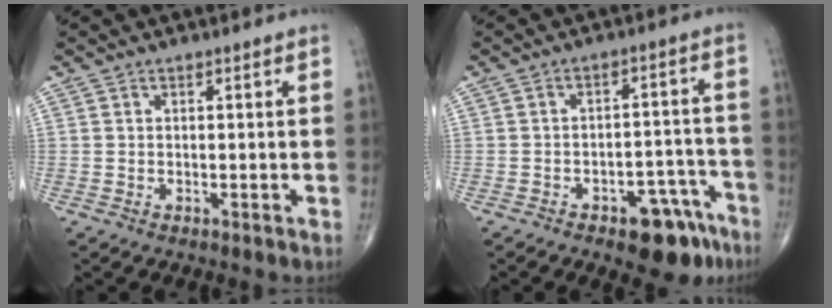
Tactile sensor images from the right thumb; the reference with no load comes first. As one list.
[{"total": 10.4, "force": [-6.6, 4.9, 6.5], "torque": [-0.052, 0.053, -0.084]}]